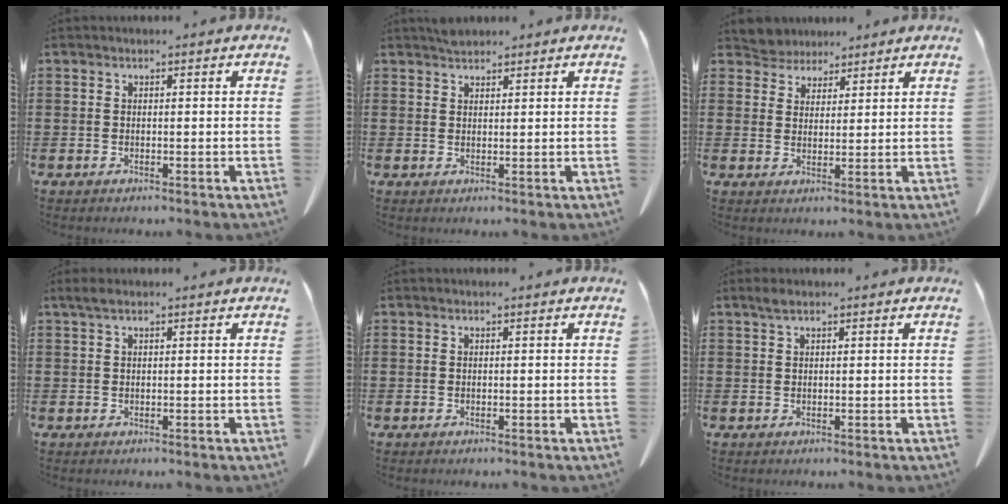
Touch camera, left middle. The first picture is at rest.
{"total": 1.6, "force": [1.5, 0.4, 0.3], "torque": [-0.011, -0.002, 0.029]}
{"total": 3.9, "force": [3.6, 1.5, -0.2], "torque": [-0.016, -0.010, 0.067]}
{"total": 1.2, "force": [0.4, 0.2, 1.1], "torque": [-0.024, 0.001, 0.009]}
{"total": 0.0}
{"total": 1.3, "force": [0.8, 0.3, 1.0], "torque": [-0.023, 0.000, 0.015]}